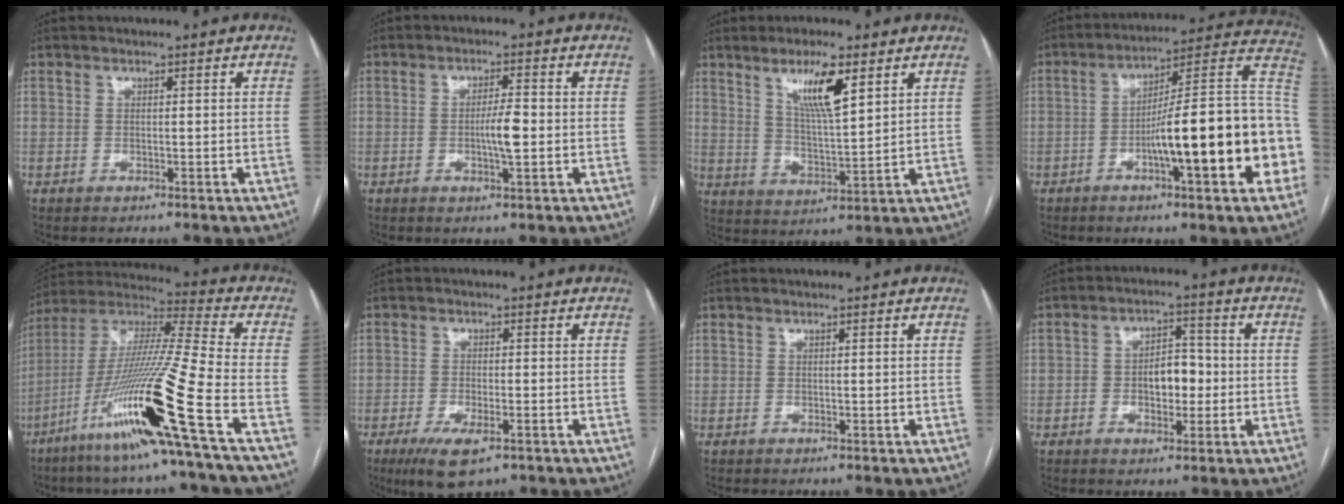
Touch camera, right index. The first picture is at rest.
{"total": 4.2, "force": [-0.6, 0.5, 4.2], "torque": [-0.073, -0.002, -0.009]}
{"total": 8.8, "force": [4.8, 1.1, 7.3], "torque": [-0.135, -0.007, 0.089]}
{"total": 21.5, "force": [-5.0, 2.5, 20.8], "torque": [-0.212, 0.032, -0.067]}
{"total": 22.6, "force": [-10.4, -1.6, 20.0], "torque": [-0.405, -0.039, -0.202]}
{"total": 6.7, "force": [-3.7, 2.0, 5.1], "torque": [-0.095, -0.014, -0.056]}
{"total": 0.0}
{"total": 6.2, "force": [-0.8, 3.4, 5.2], "torque": [-0.083, 0.020, -0.011]}